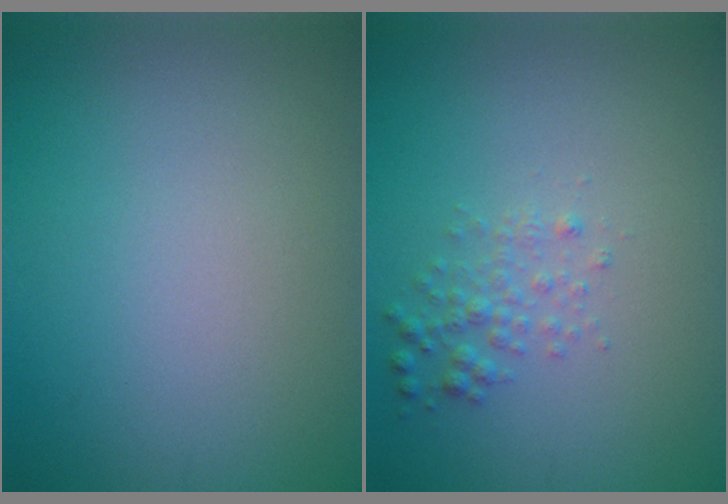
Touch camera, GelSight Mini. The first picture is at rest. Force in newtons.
{"total": 1.5, "press": 1.5, "slide": 0.1}